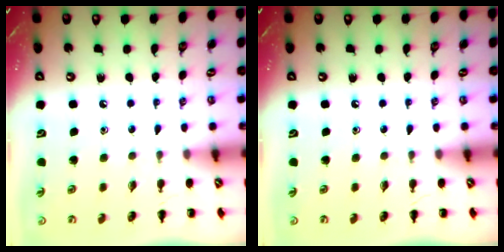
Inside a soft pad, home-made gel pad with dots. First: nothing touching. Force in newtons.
{"total": 0.0}